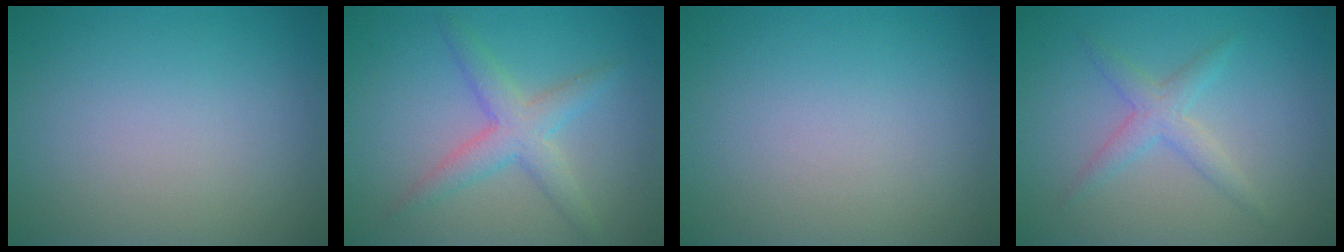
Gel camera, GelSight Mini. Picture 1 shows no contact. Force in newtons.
{"total": 3.5, "press": 3.5, "slide": 0.0}
{"total": 0.0}
{"total": 2.2, "press": 2.2, "slide": 0.1}